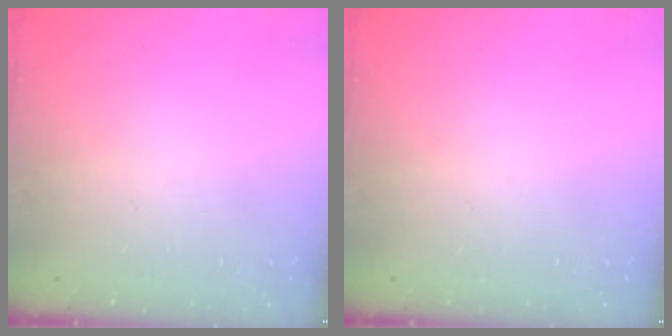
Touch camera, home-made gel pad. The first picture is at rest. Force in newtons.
{"total": 0.0}